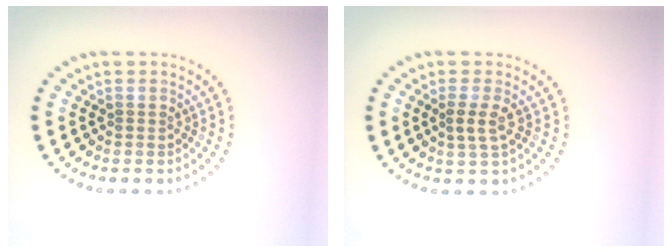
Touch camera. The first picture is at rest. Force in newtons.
{"total": 1.7, "press": 1.6, "slide": 0.6}